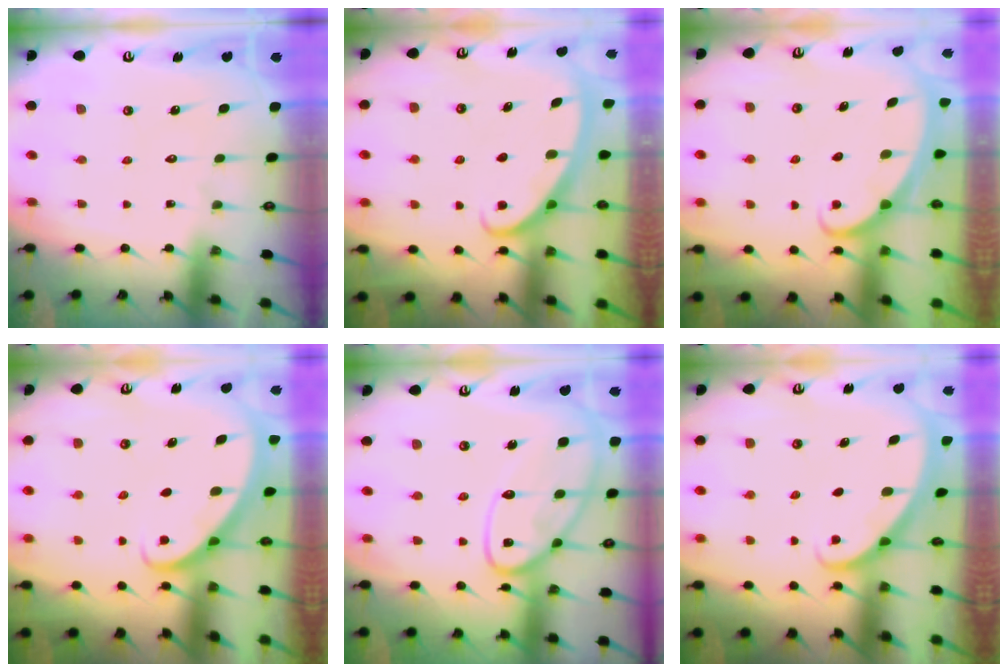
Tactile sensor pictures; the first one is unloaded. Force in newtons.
{"total": 2.8, "press": 2.8, "slide": 0.4}
{"total": 1.8, "press": 1.7, "slide": 0.1}
{"total": 2.8, "press": 2.8, "slide": 0.2}
{"total": 15.3, "press": 15.2, "slide": 1.4}
{"total": 1.9, "press": 1.9, "slide": 0.1}